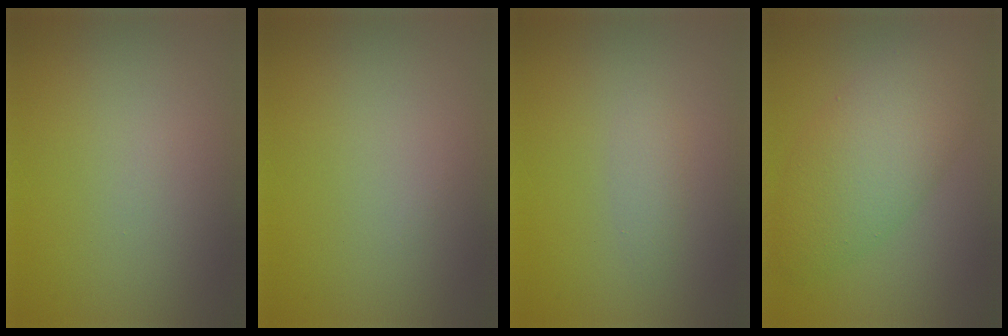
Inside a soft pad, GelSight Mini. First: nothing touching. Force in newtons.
{"total": 0.0}
{"total": 1.1, "press": 1.1, "slide": 0.1}
{"total": 6.8, "press": 6.8, "slide": 0.2}